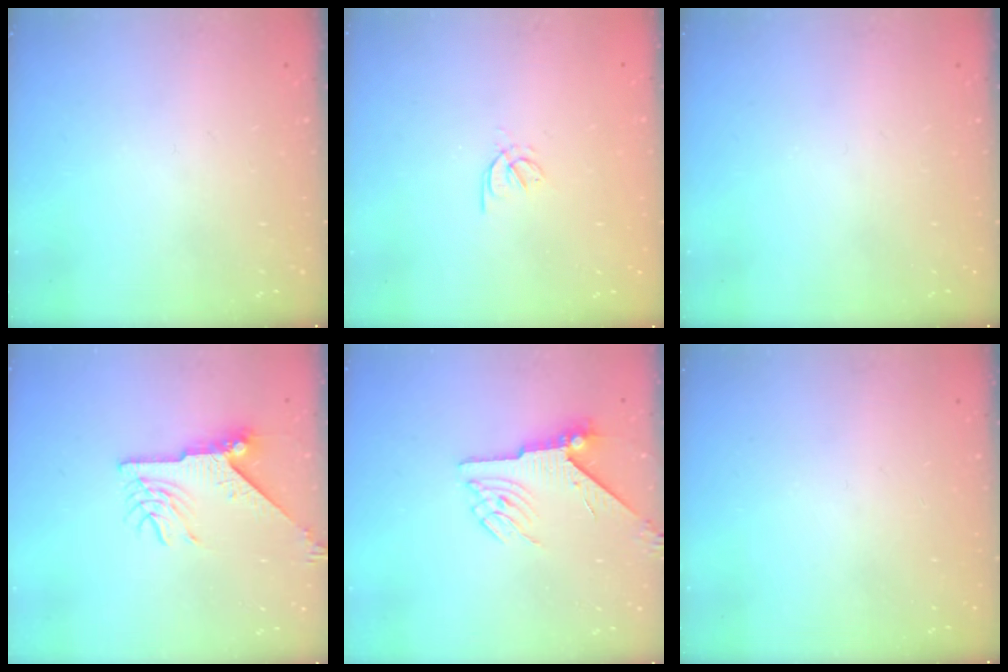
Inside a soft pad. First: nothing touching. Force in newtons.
{"total": 2.3, "press": 2.3, "slide": 0.6}
{"total": 0.0}
{"total": 9.8, "press": 9.8, "slide": 0.7}
{"total": 5.8, "press": 5.8, "slide": 0.5}
{"total": 0.0}